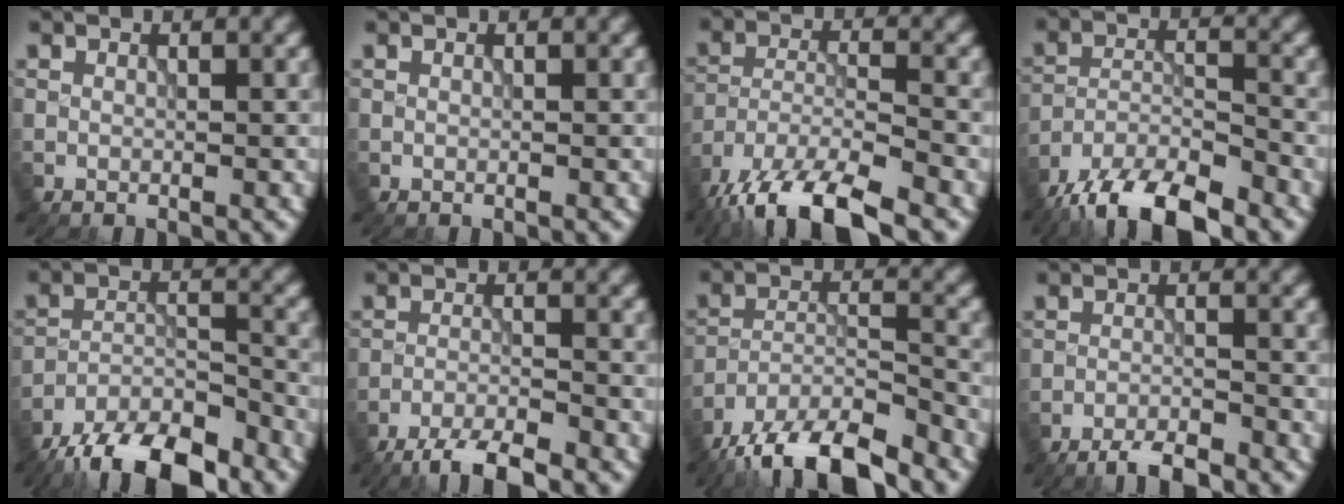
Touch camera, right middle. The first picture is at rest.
{"total": 0.0}
{"total": 12.4, "force": [-9.7, 3.6, 6.8], "torque": [-0.134, -0.034, -0.161]}
{"total": 9.7, "force": [-7.8, 2.9, 5.1], "torque": [-0.088, -0.010, -0.143]}
{"total": 10.1, "force": [-8.2, 3.1, 5.1], "torque": [-0.079, -0.006, -0.147]}
{"total": 4.5, "force": [-3.8, 0.7, 2.4], "torque": [-0.045, -0.004, -0.075]}
{"total": 11.4, "force": [-9.2, 3.3, 5.8], "torque": [-0.094, -0.019, -0.158]}
{"total": 3.5, "force": [-3.0, 0.5, 1.7], "torque": [-0.029, -0.004, -0.058]}